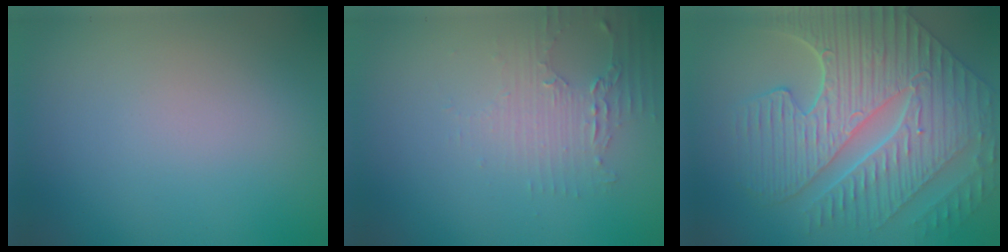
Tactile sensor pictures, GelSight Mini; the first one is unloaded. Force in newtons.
{"total": 2.1, "press": 2.0, "slide": 0.4}
{"total": 10.1, "press": 7.1, "slide": 7.1}